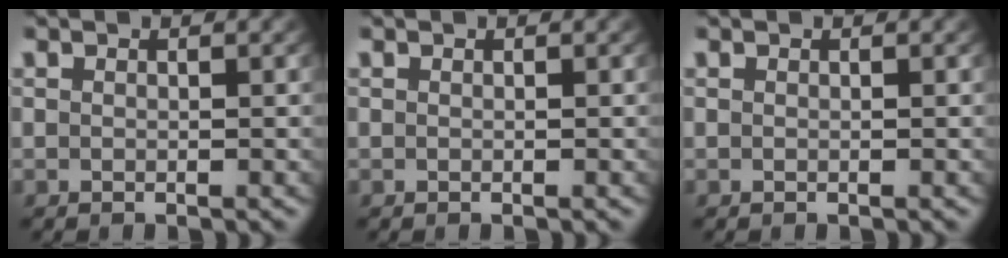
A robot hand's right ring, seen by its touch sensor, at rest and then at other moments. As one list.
[{"total": 0.0}, {"total": 0.0}]